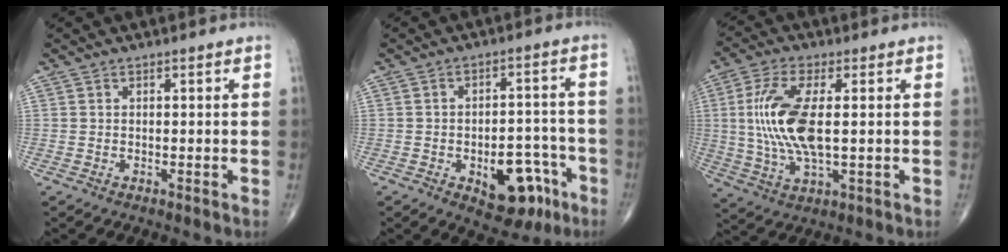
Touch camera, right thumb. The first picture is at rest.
{"total": 11.9, "force": [-5.3, 6.6, 8.4], "torque": [-0.076, 0.041, -0.064]}
{"total": 13.3, "force": [1.0, 5.0, 12.3], "torque": [-0.272, -0.004, 0.023]}